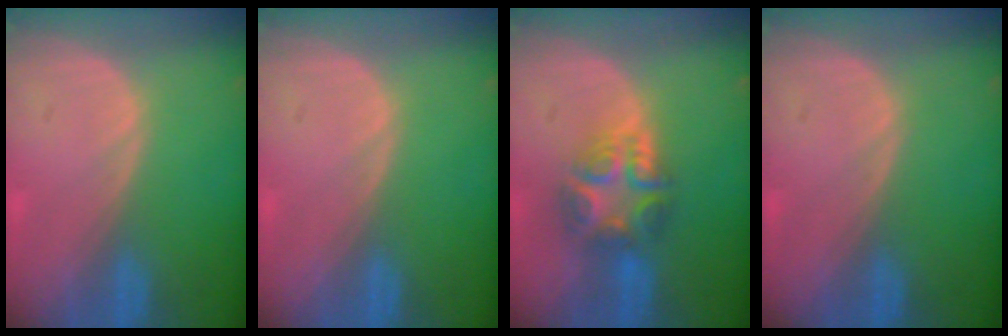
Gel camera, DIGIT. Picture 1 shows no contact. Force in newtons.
{"total": 0.0}
{"total": 7.6, "press": 6.5, "slide": 3.8}
{"total": 0.0}